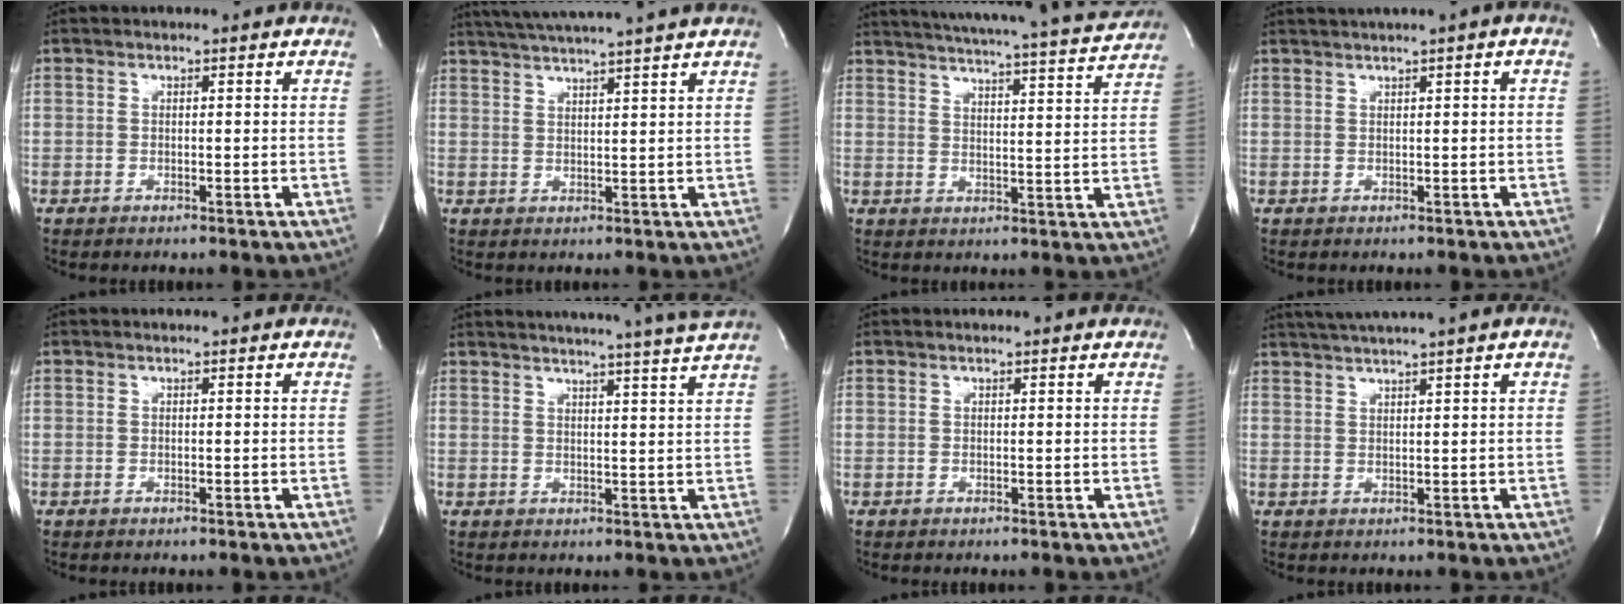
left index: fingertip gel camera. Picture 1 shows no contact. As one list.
[{"total": 10.7, "force": [9.3, -1.6, 5.0], "torque": [-0.090, 0.008, 0.132]}, {"total": 20.0, "force": [18.6, -0.6, 7.2], "torque": [-0.119, -0.043, 0.237]}, {"total": 2.7, "force": [1.2, -0.3, 2.4], "torque": [-0.047, 0.008, 0.023]}, {"total": 0.0}, {"total": 14.4, "force": [13.0, -2.0, 5.9], "torque": [-0.100, -0.041, 0.155]}, {"total": 0.0}, {"total": 5.7, "force": [4.4, -1.5, 3.3], "torque": [-0.053, 0.015, 0.071]}]